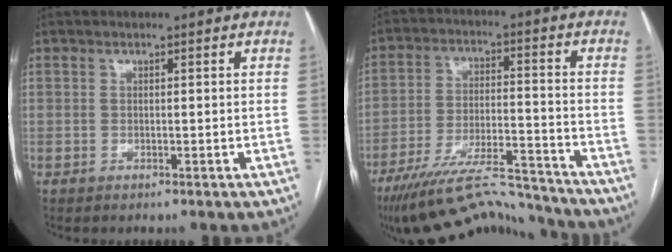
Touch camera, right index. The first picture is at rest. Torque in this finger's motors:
{"motor_torque": [1.18, -0.95, 0.44, 0.07]}